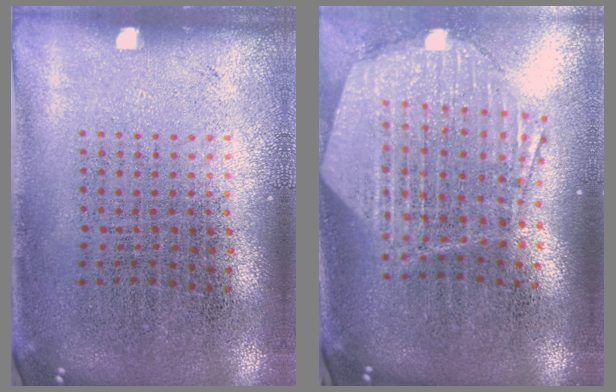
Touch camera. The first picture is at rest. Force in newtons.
{"total": 2.2, "press": 1.9, "slide": 1.1}